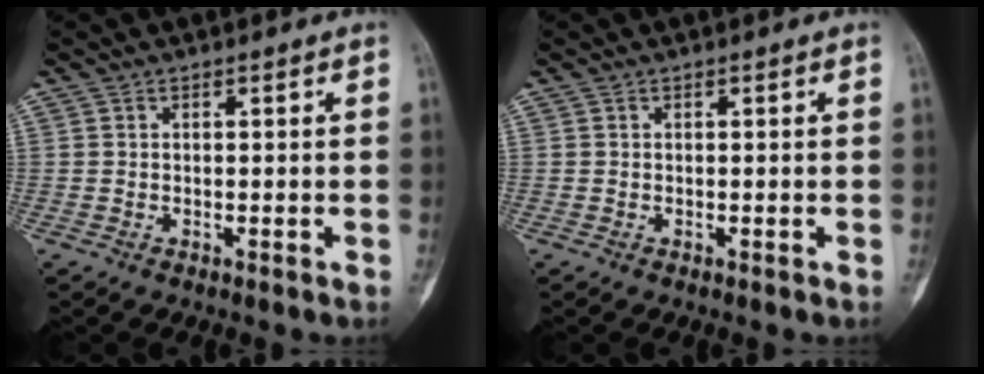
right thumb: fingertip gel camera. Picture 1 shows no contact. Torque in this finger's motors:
{"motor_torque": [0.00, 0.00, 0.06, -0.06, 0.00]}